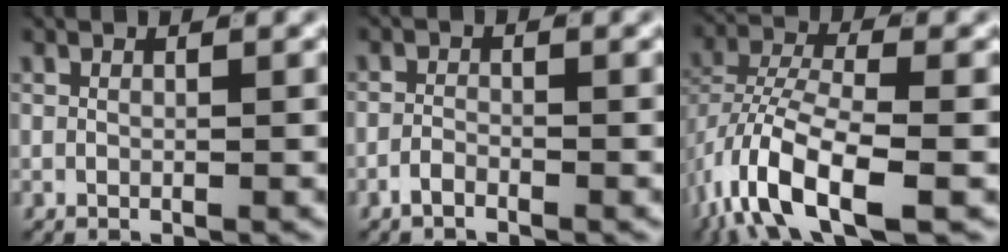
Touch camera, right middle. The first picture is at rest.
{"total": 1.2, "force": [-1.2, 0.2, 0.3], "torque": [-0.002, -0.002, -0.025]}
{"total": 8.4, "force": [-4.3, 3.5, 6.3], "torque": [-0.136, -0.029, -0.064]}